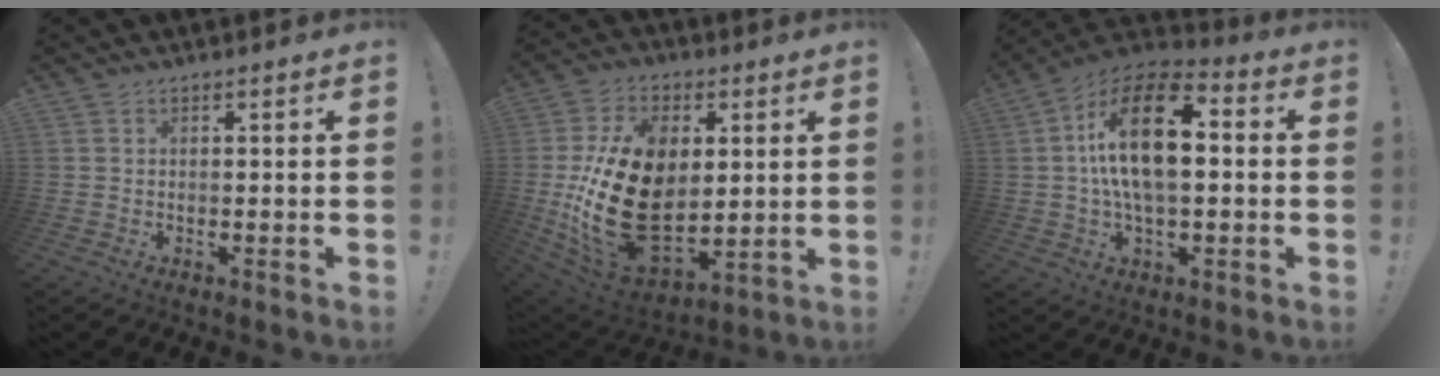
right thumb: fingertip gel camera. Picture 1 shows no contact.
{"total": 27.9, "force": [0.7, 18.5, 20.9], "torque": [-0.409, -0.012, 0.032]}
{"total": 20.0, "force": [1.7, 10.1, 17.2], "torque": [-0.296, 0.006, 0.023]}